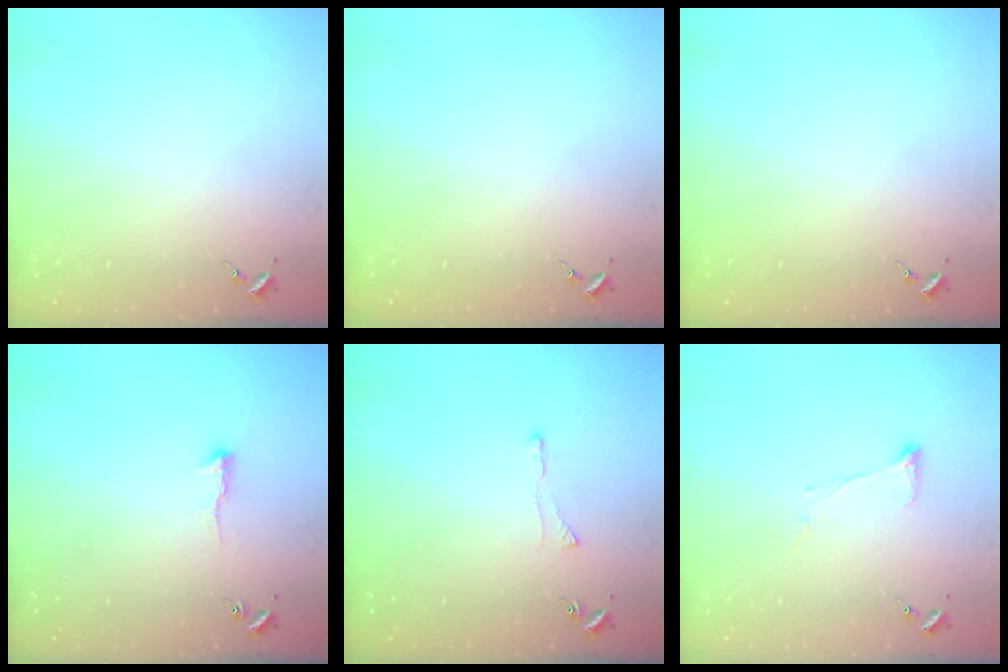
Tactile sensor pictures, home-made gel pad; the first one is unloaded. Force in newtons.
{"total": 0.0}
{"total": 0.0}
{"total": 5.1, "press": 5.0, "slide": 0.9}
{"total": 2.9, "press": 2.9, "slide": 0.6}
{"total": 6.7, "press": 6.6, "slide": 0.8}